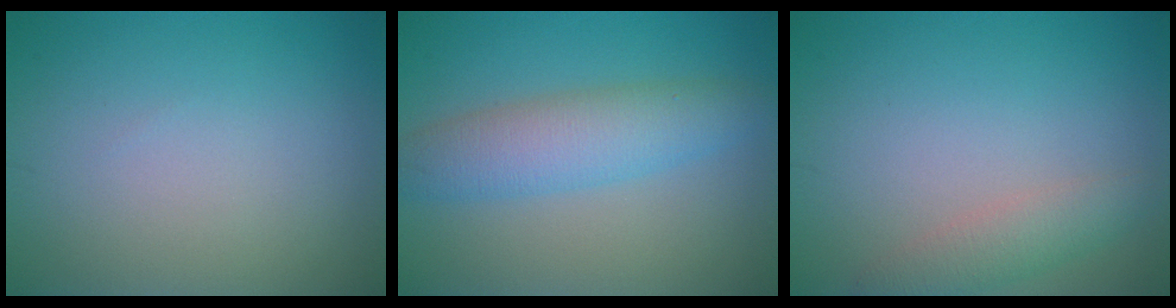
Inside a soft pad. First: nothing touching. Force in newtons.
{"total": 4.8, "press": 4.8, "slide": 0.1}
{"total": 2.4, "press": 2.4, "slide": 0.2}